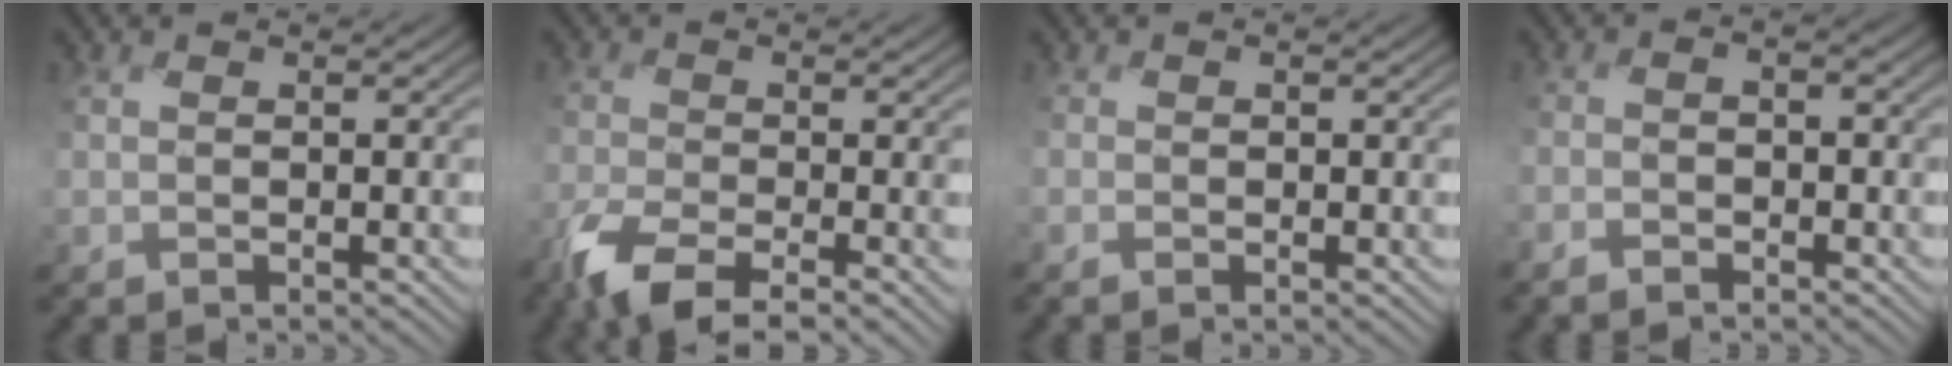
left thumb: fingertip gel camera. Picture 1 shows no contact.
{"total": 5.5, "force": [-4.2, 1.3, 3.3], "torque": [-0.067, -0.006, -0.095]}
{"total": 0.7, "force": [-0.3, -0.2, -0.6], "torque": [0.015, -0.001, -0.008]}
{"total": 1.5, "force": [-1.5, 0.0, -0.1], "torque": [0.007, 0.005, -0.038]}